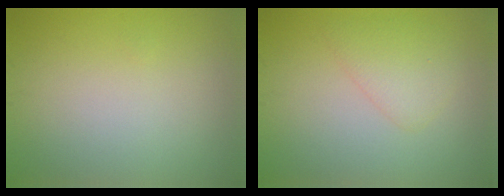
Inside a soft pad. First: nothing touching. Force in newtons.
{"total": 2.5, "press": 2.4, "slide": 0.2}